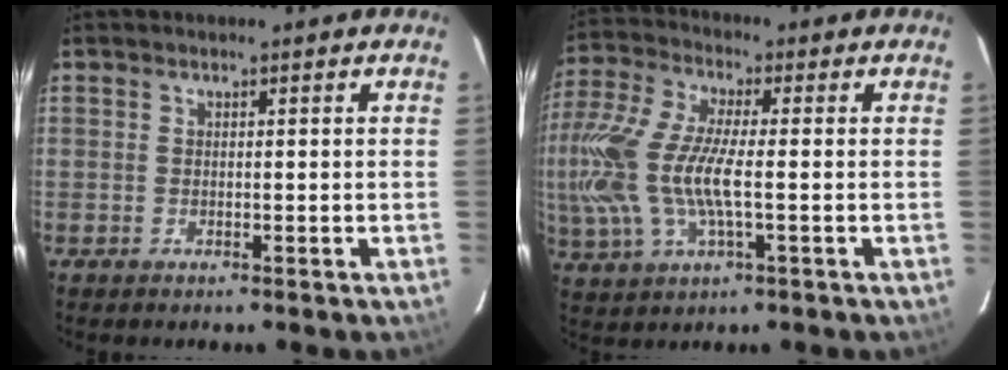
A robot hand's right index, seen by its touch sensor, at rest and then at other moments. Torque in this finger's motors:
{"motor_torque": [1.92, -0.22, 1.05, 0.21]}